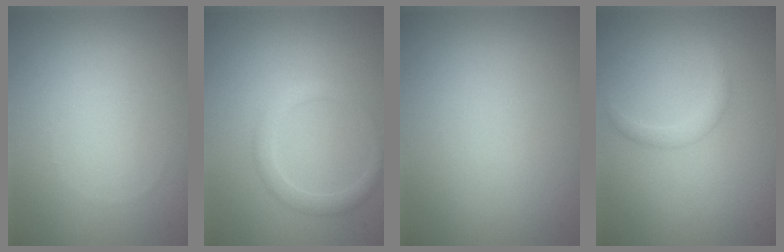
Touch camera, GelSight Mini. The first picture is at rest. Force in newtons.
{"total": 1.7, "press": 1.7, "slide": 0.1}
{"total": 0.0}
{"total": 1.3, "press": 1.3, "slide": 0.1}